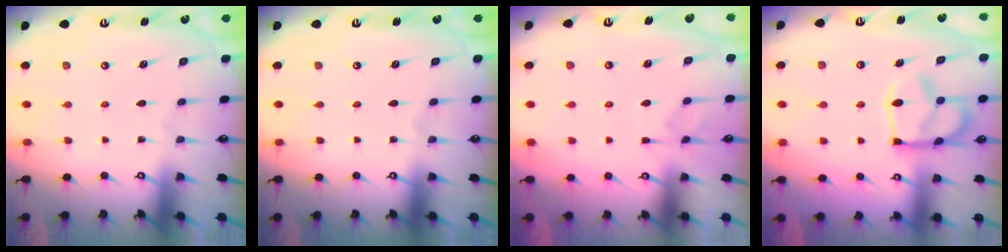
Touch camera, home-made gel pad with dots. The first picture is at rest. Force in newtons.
{"total": 0.0}
{"total": 3.9, "press": 3.8, "slide": 1.2}
{"total": 14.2, "press": 14.1, "slide": 1.2}